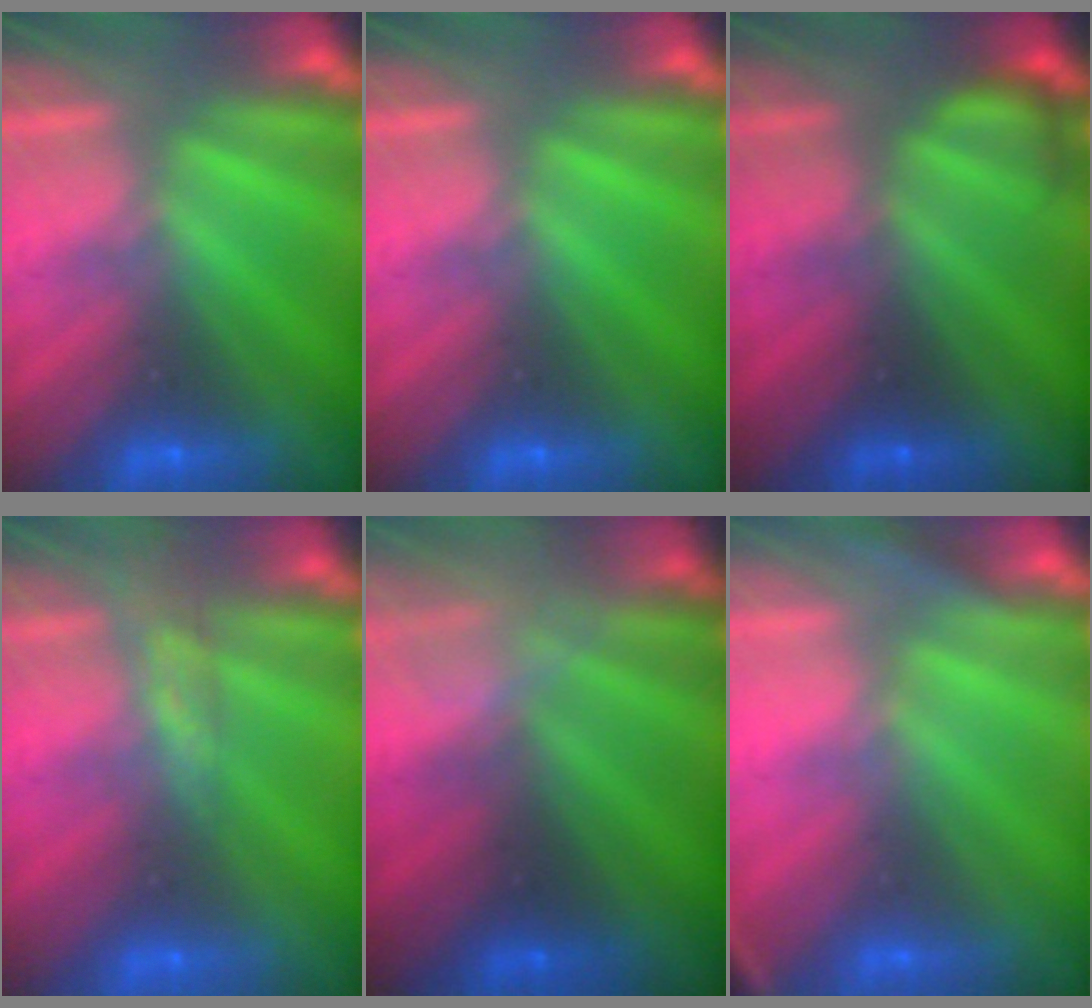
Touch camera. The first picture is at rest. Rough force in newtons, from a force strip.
{"total": 0.0}
{"total": 2.3}
{"total": 2.9}
{"total": 2.4}
{"total": 2.8}